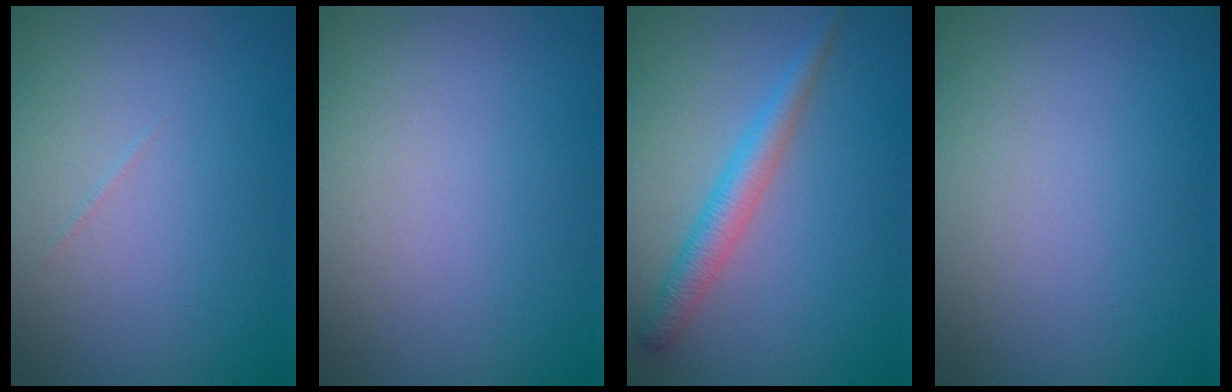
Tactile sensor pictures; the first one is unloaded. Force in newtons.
{"total": 0.0}
{"total": 2.8, "press": 2.8, "slide": 0.0}
{"total": 0.0}